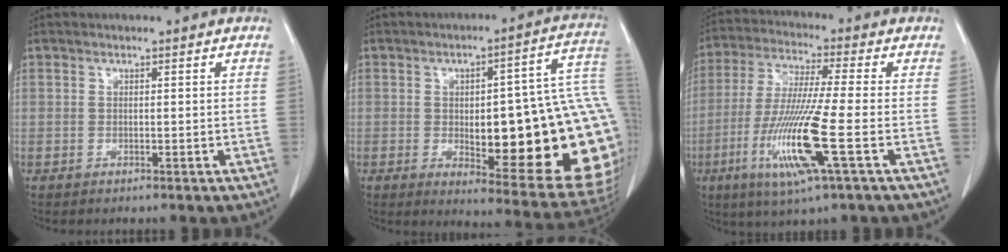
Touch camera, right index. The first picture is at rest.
{"total": 27.0, "force": [-2.0, 5.9, 26.3], "torque": [-0.250, 0.020, -0.008]}
{"total": 13.9, "force": [-4.4, -0.2, 13.2], "torque": [-0.278, -0.024, -0.087]}